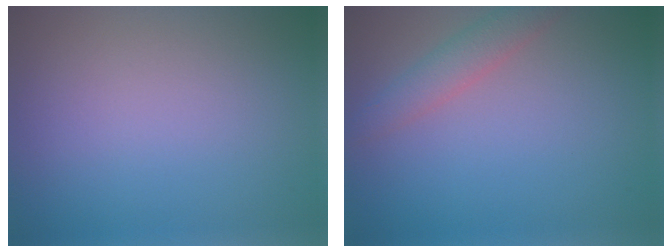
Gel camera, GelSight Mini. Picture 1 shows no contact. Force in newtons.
{"total": 2.5, "press": 2.5, "slide": 0.2}